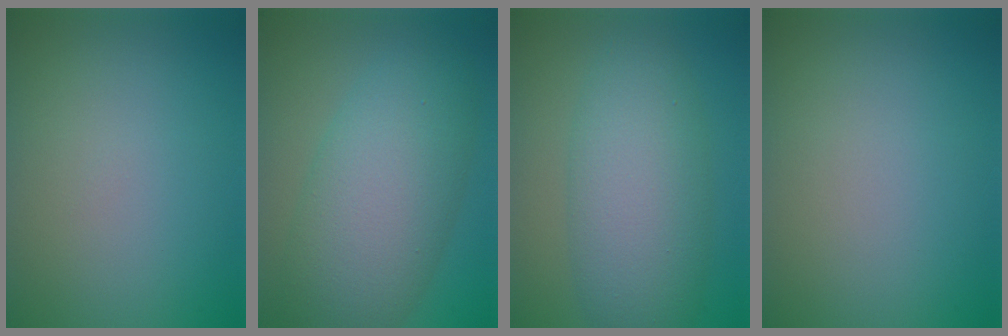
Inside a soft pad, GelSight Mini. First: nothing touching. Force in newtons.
{"total": 9.6, "press": 9.6, "slide": 0.5}
{"total": 7.9, "press": 7.9, "slide": 0.1}
{"total": 0.0}